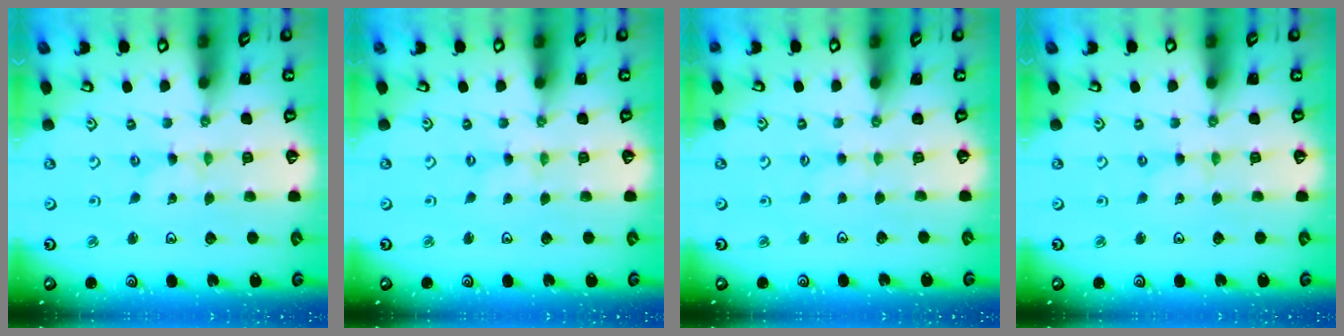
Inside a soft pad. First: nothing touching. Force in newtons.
{"total": 0.0}
{"total": 1.4, "press": 1.3, "slide": 0.3}
{"total": 0.0}